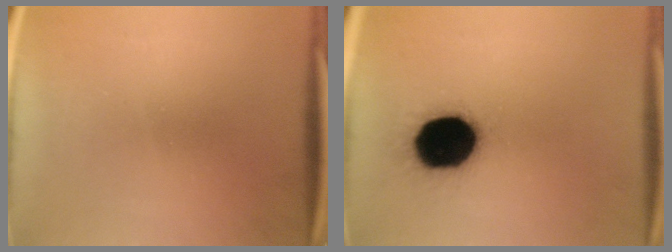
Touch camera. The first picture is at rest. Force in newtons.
{"total": 19.6}